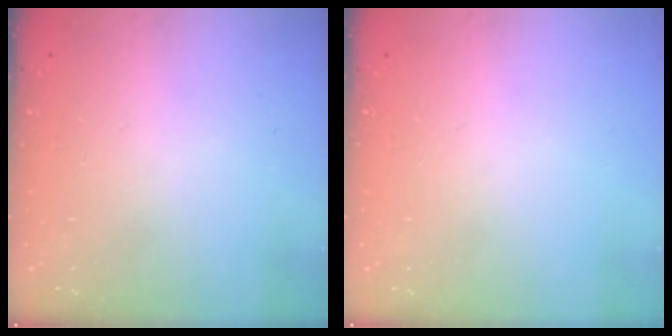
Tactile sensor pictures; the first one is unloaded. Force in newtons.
{"total": 0.0}